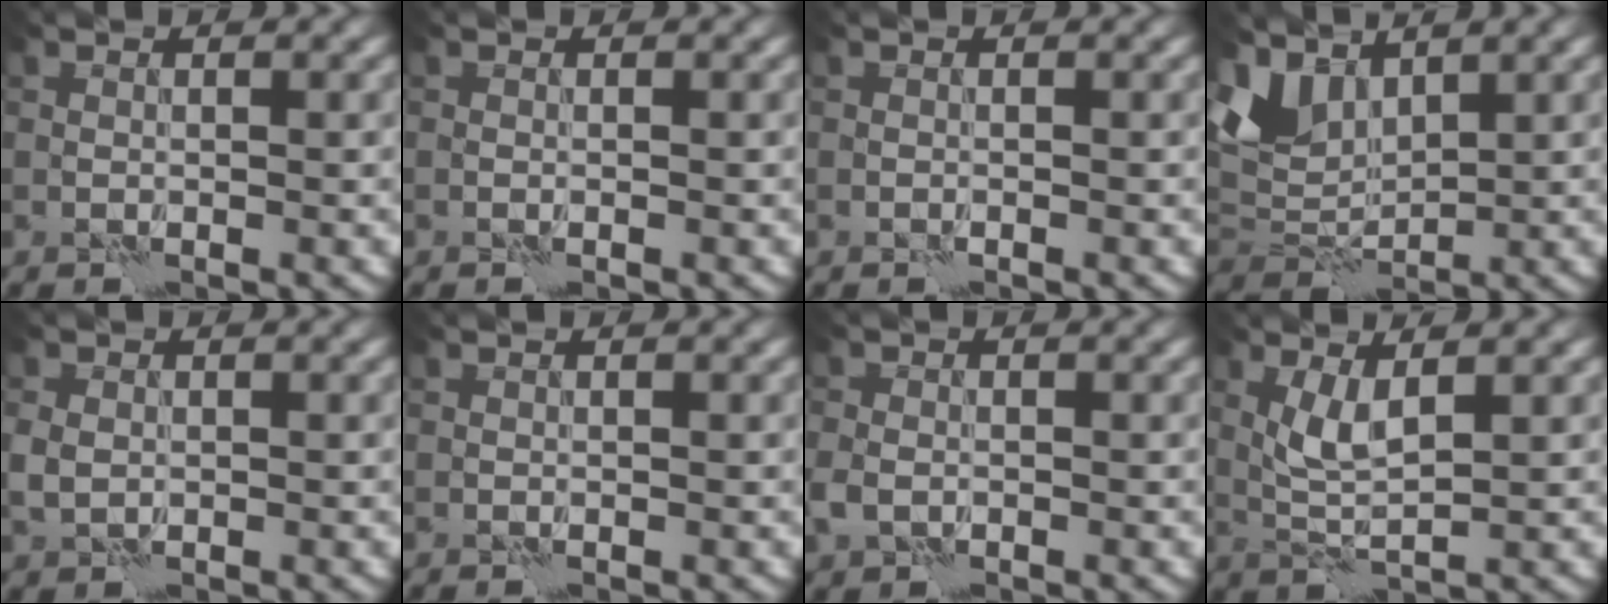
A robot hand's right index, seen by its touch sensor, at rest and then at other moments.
{"total": 0.0}
{"total": 0.0}
{"total": 5.2, "force": [3.3, 3.0, 2.6], "torque": [-0.064, -0.002, 0.065]}
{"total": 1.7, "force": [0.1, 1.4, 0.9], "torque": [-0.023, -0.002, 0.000]}
{"total": 0.0}
{"total": 2.3, "force": [-0.6, 1.8, 1.3], "torque": [-0.033, -0.006, -0.020]}
{"total": 3.1, "force": [0.9, 0.8, 2.8], "torque": [-0.064, -0.003, 0.020]}